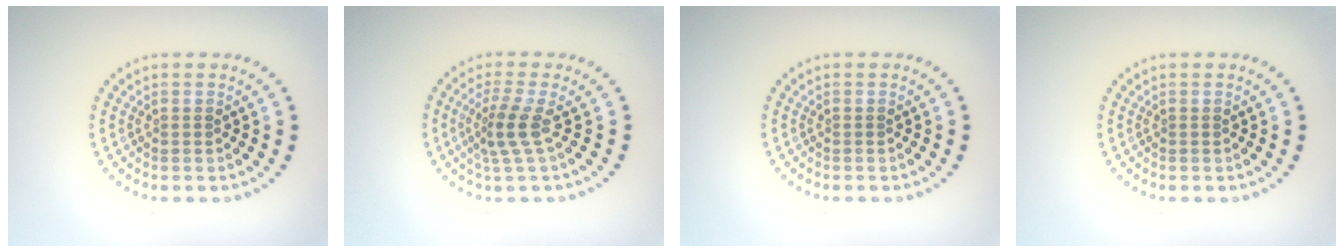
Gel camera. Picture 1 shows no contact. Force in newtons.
{"total": 2.7, "press": 1.9, "slide": 1.9}
{"total": 0.0}
{"total": 0.0}